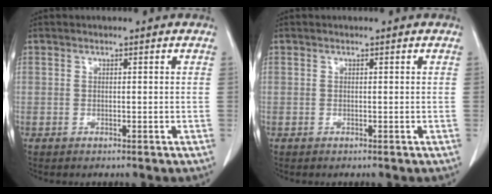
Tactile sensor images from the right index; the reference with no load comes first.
{"total": 0.0}